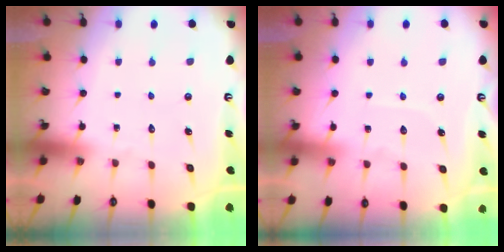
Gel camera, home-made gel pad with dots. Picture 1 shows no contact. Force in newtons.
{"total": 5.0, "press": 5.0, "slide": 0.6}